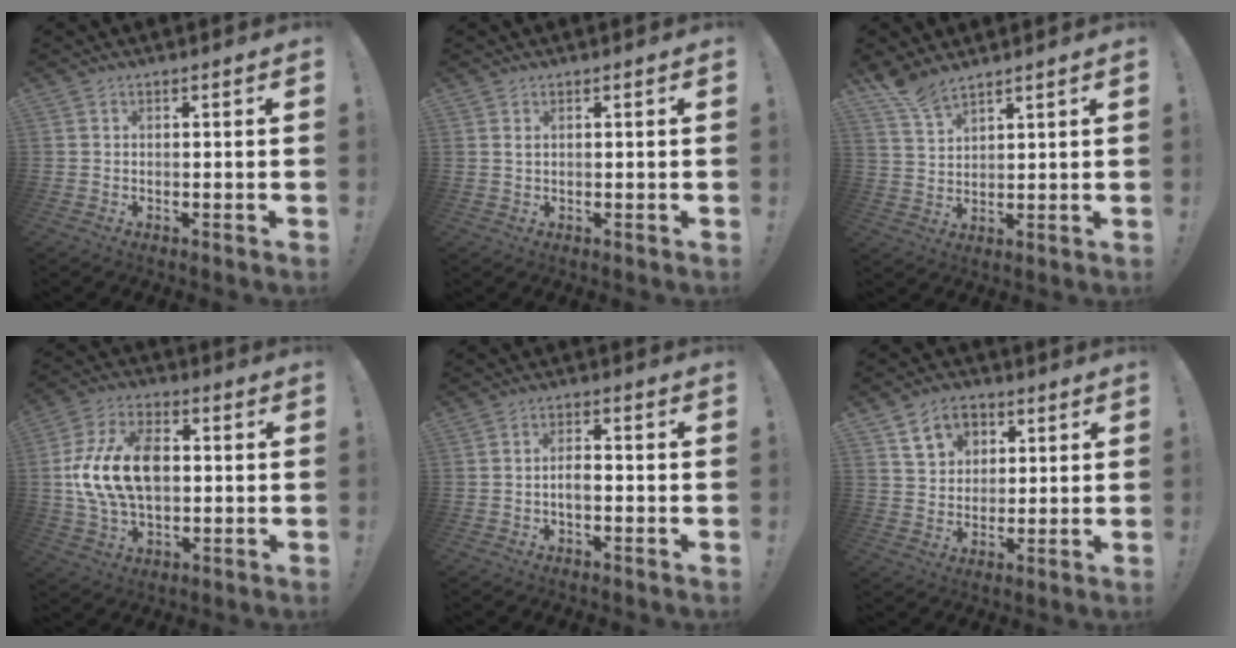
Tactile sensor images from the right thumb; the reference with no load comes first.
{"total": 1.1, "force": [0.6, 0.2, 0.9], "torque": [-0.021, 0.001, 0.011]}
{"total": 6.4, "force": [5.8, 1.3, 2.4], "torque": [-0.047, -0.036, 0.107]}
{"total": 18.6, "force": [0.6, 12.3, 14.0], "torque": [-0.244, 0.010, 0.013]}
{"total": 3.2, "force": [-0.9, 1.4, 2.8], "torque": [-0.055, 0.001, -0.018]}
{"total": 10.2, "force": [4.9, 7.8, 4.3], "torque": [-0.057, -0.015, 0.095]}